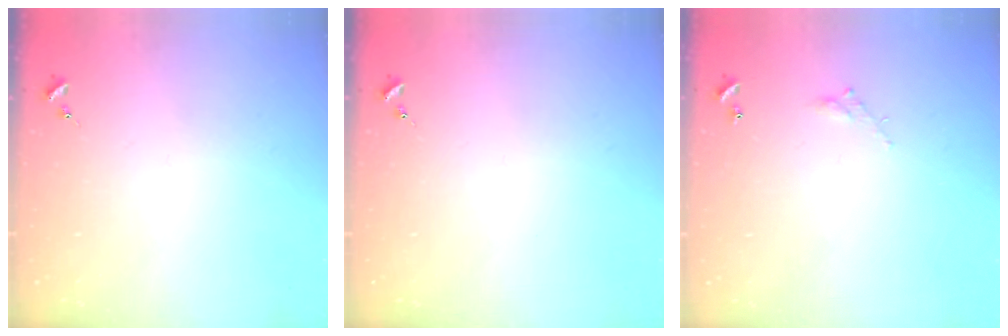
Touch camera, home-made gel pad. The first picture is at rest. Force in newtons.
{"total": 0.0}
{"total": 3.8, "press": 3.8, "slide": 0.2}